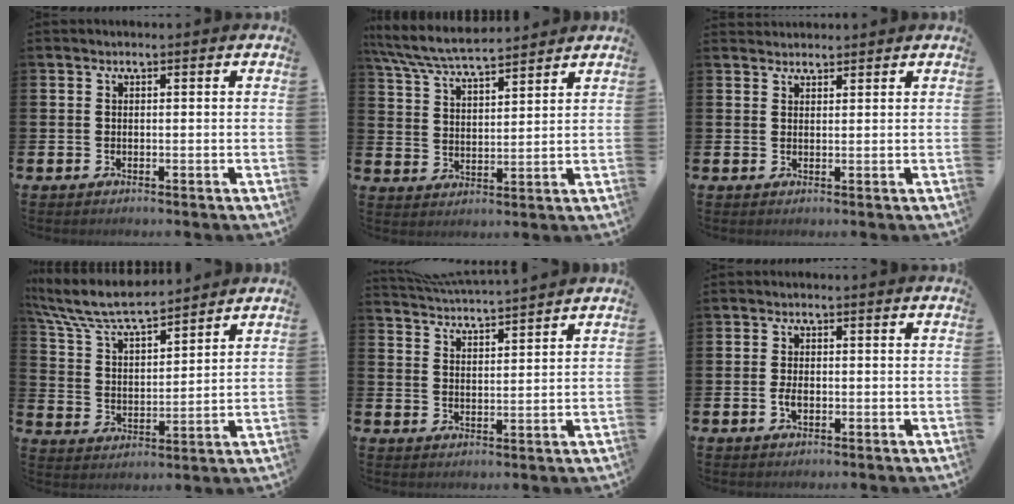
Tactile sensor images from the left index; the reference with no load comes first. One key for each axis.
{"total": 7.0, "fx": 6.6, "fy": 0.8, "fz": 2.0, "tx": -0.066, "ty": -0.033, "tz": 0.119}
{"total": 1.9, "fx": 1.8, "fy": 0.5, "fz": -0.1, "tx": 0.010, "ty": -0.007, "tz": 0.032}
{"total": 8.0, "fx": 7.5, "fy": 1.1, "fz": 2.7, "tx": -0.085, "ty": -0.047, "tz": 0.131}
{"total": 4.4, "fx": 4.4, "fy": -0.3, "fz": 0.2, "tx": -0.022, "ty": -0.031, "tz": 0.078}
{"total": 2.0, "fx": -0.5, "fy": 1.1, "fz": 1.6, "tx": -0.022, "ty": 0.000, "tz": -0.011}